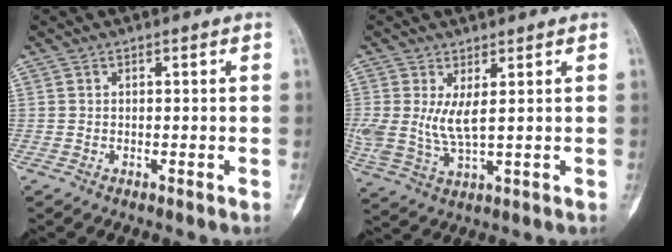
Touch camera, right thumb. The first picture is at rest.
{"total": 6.6, "force": [1.5, 2.3, 6.0], "torque": [-0.146, -0.014, 0.041]}